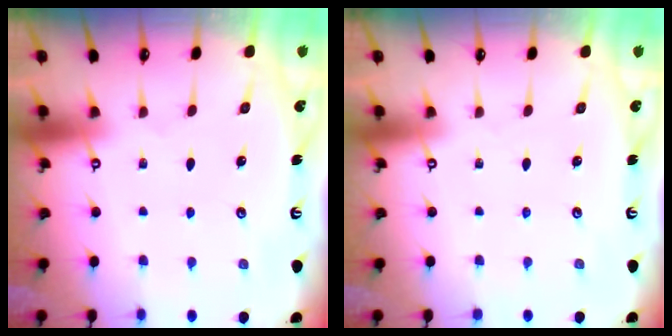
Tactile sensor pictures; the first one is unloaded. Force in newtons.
{"total": 0.0}